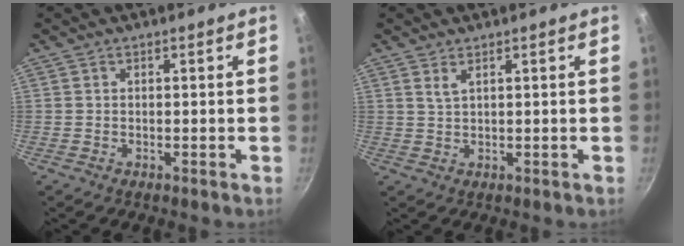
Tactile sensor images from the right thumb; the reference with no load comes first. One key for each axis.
{"total": 1.6, "fx": 1.0, "fy": 0.4, "fz": 1.2, "tx": -0.026, "ty": -0.004, "tz": 0.027}